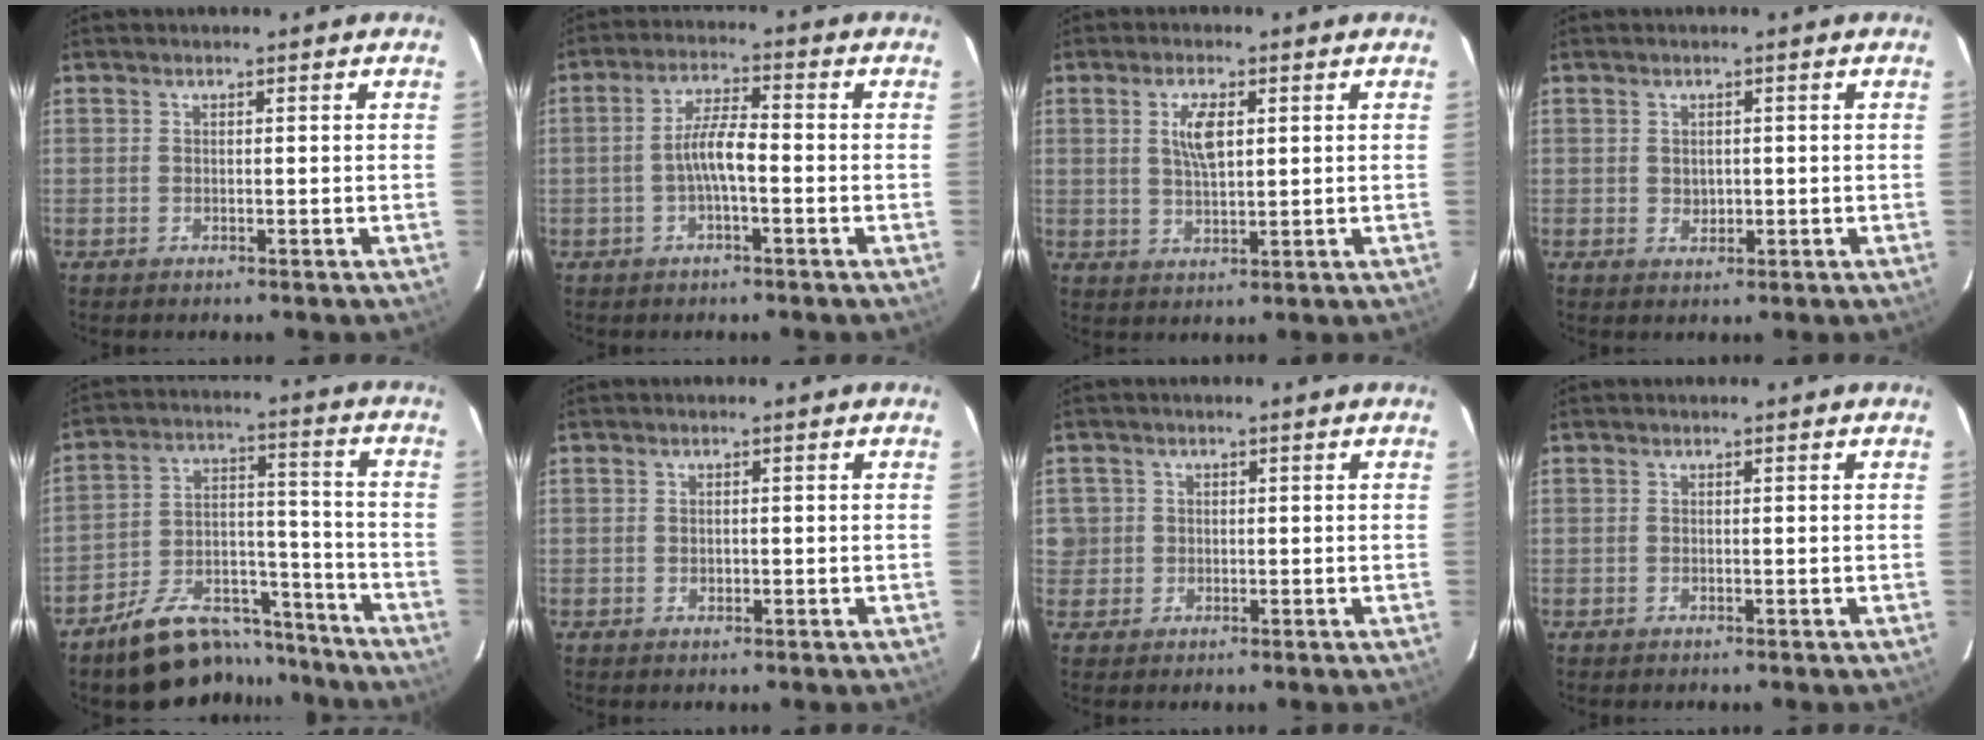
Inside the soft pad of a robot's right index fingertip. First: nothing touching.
{"total": 5.4, "force": [-1.5, 1.1, 5.0], "torque": [-0.100, 0.011, -0.027]}
{"total": 5.3, "force": [1.6, 2.1, 4.6], "torque": [-0.085, 0.003, 0.032]}
{"total": 1.7, "force": [0.2, 1.6, 0.7], "torque": [-0.007, 0.001, 0.007]}
{"total": 16.7, "force": [-14.1, 7.3, 5.4], "torque": [-0.096, 0.055, -0.201]}
{"total": 1.0, "force": [-0.1, 0.9, 0.4], "torque": [-0.005, 0.001, 0.000]}
{"total": 3.4, "force": [0.1, 3.4, 0.1], "torque": [0.009, 0.018, 0.007]}
{"total": 0.0}